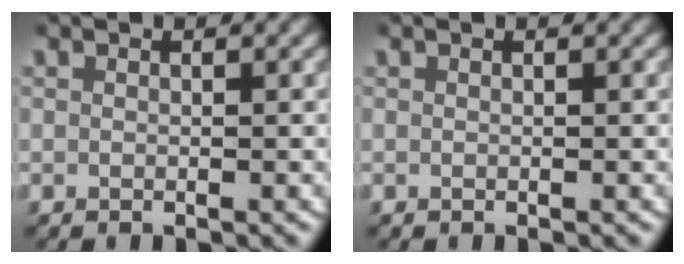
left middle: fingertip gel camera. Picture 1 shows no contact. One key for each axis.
{"total": 0.0}